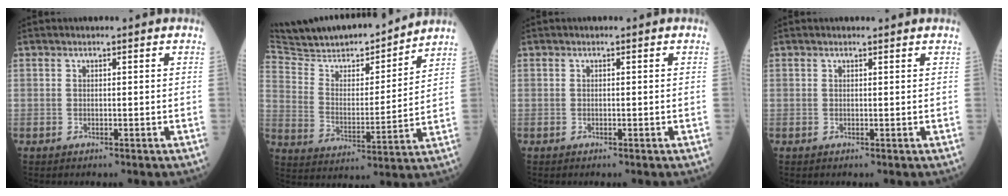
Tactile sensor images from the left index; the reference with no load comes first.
{"total": 16.7, "force": [15.2, 3.1, 6.0], "torque": [-0.102, -0.010, 0.249]}
{"total": 0.0}
{"total": 1.8, "force": [1.7, 0.1, 0.4], "torque": [-0.007, 0.011, 0.020]}